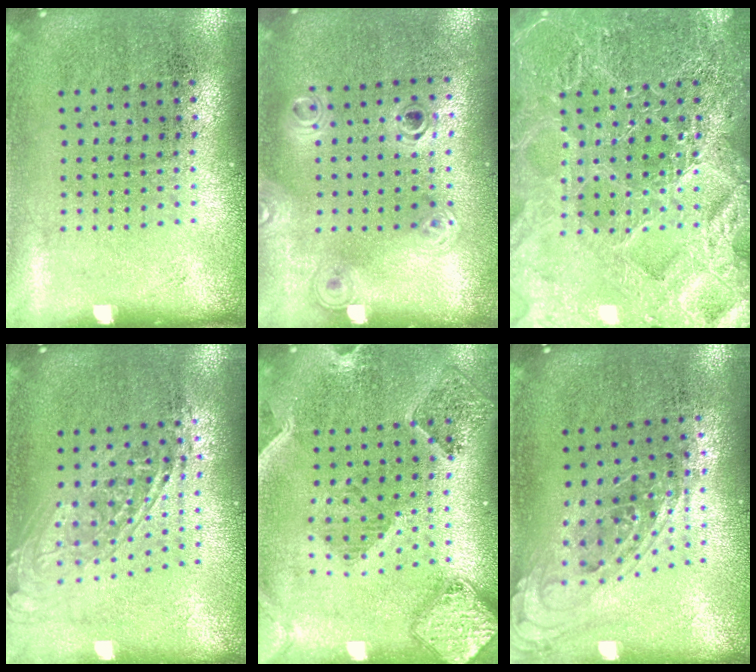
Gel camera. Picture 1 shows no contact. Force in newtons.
{"total": 1.2, "press": 1.1, "slide": 0.5}
{"total": 6.2, "press": 6.2, "slide": 0.8}
{"total": 1.7, "press": 1.4, "slide": 1.0}
{"total": 1.6, "press": 1.5, "slide": 0.4}
{"total": 0.8, "press": 0.8, "slide": 0.2}